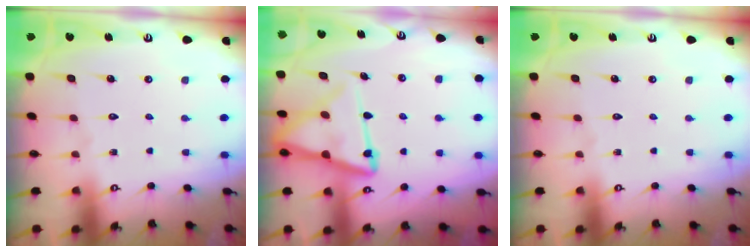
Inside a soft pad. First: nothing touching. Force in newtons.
{"total": 14.9, "press": 14.8, "slide": 1.5}
{"total": 0.0}